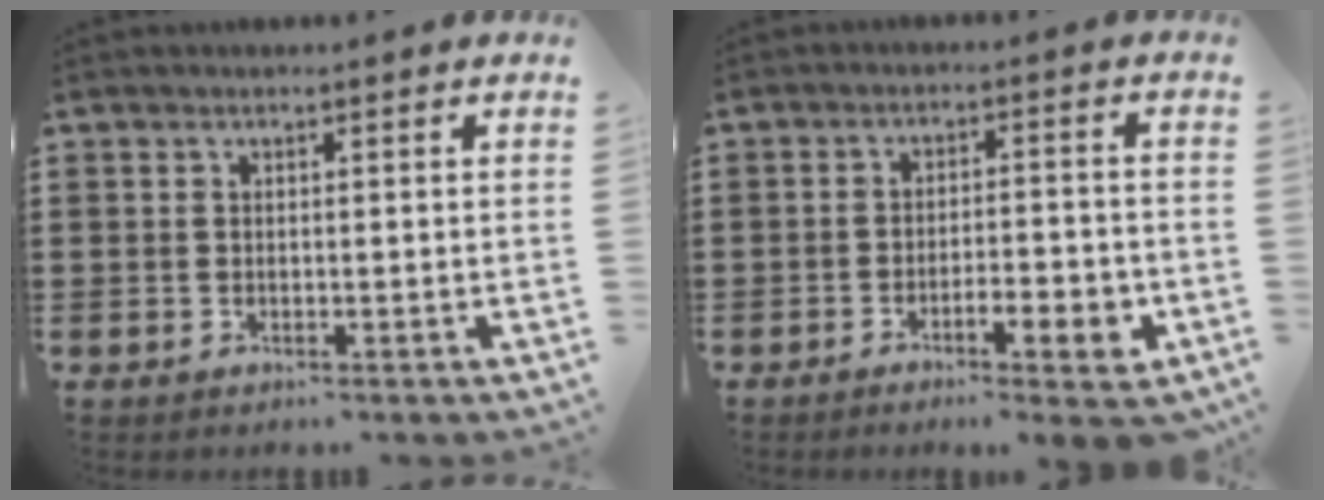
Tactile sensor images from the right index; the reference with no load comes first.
{"total": 5.4, "force": [-3.1, 1.3, 4.2], "torque": [-0.065, 0.001, -0.050]}